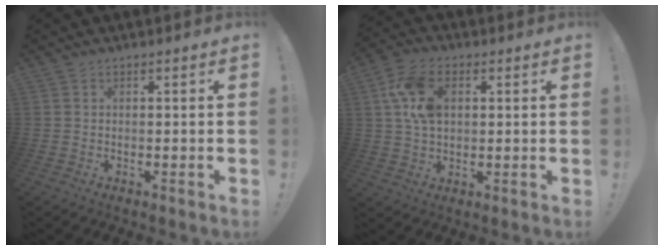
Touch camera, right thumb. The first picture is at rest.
{"total": 12.4, "force": [3.5, 8.3, 8.6], "torque": [-0.173, 0.012, 0.068]}